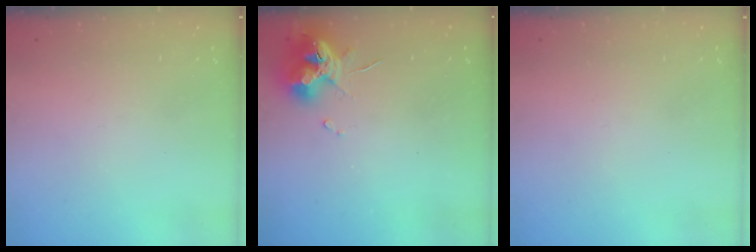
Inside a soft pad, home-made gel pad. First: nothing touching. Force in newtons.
{"total": 12.8, "press": 12.8, "slide": 1.0}
{"total": 0.0}